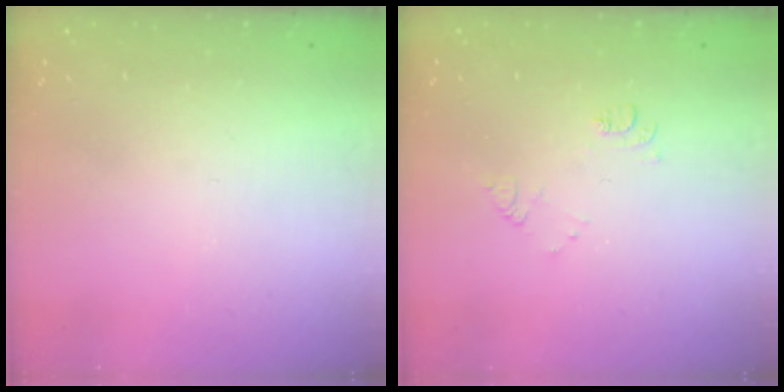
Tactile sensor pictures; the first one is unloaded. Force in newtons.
{"total": 6.9, "press": 6.8, "slide": 0.8}